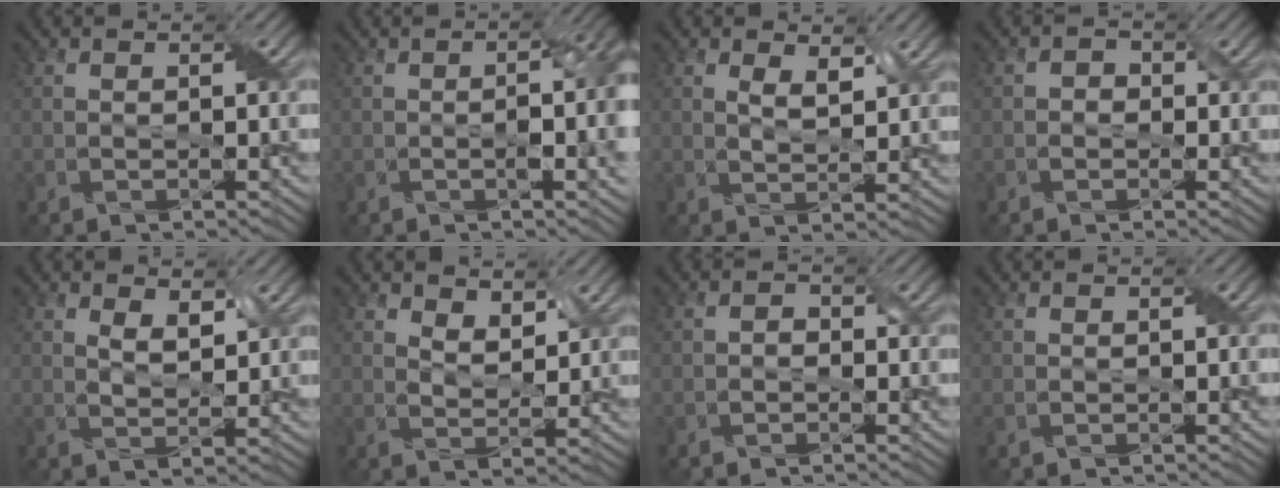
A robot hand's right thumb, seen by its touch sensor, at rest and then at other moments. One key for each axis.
{"total": 7.2, "fx": -0.8, "fy": 2.6, "fz": 6.7, "tx": -0.098, "ty": -0.009, "tz": -0.007}
{"total": 3.2, "fx": 1.8, "fy": 1.4, "fz": 2.3, "tx": -0.051, "ty": -0.005, "tz": 0.035}
{"total": 1.4, "fx": -0.4, "fy": 1.2, "fz": 0.5, "tx": -0.009, "ty": 0.000, "tz": -0.011}
{"total": 3.5, "fx": 2.0, "fy": 1.7, "fz": 2.4, "tx": -0.053, "ty": -0.005, "tz": 0.036}
{"total": 4.1, "fx": 2.9, "fy": 2.0, "fz": 2.1, "tx": -0.048, "ty": -0.006, "tz": 0.052}
{"total": 1.1, "fx": -0.5, "fy": 0.9, "fz": 0.6, "tx": -0.013, "ty": 0.002, "tz": -0.012}
{"total": 0.7, "fx": -0.2, "fy": 0.6, "fz": 0.2, "tx": -0.009, "ty": -0.002, "tz": -0.005}